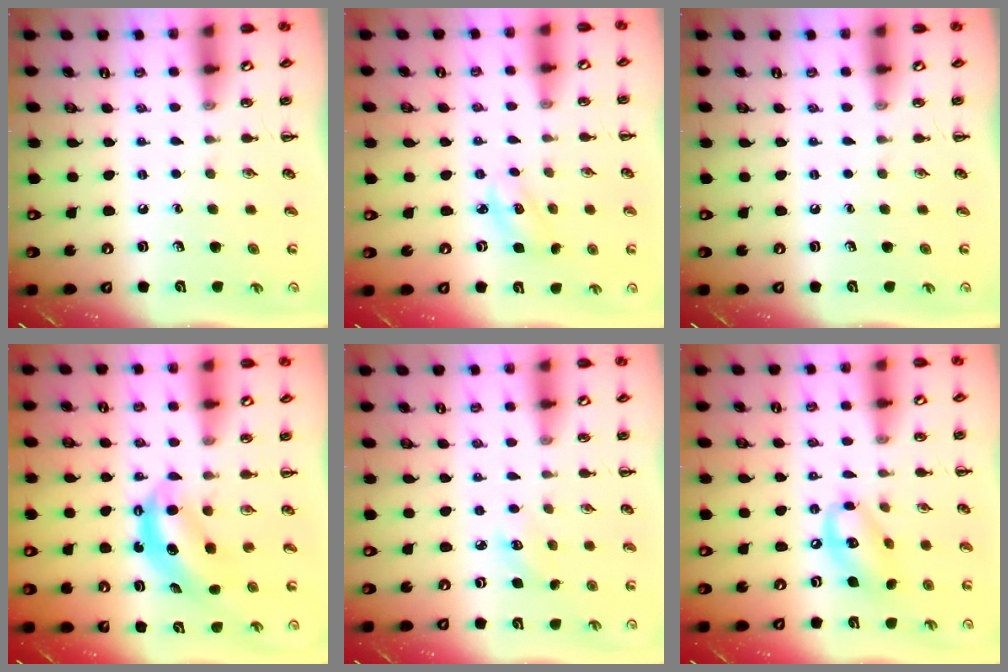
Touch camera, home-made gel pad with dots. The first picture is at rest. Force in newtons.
{"total": 2.8, "press": 2.7, "slide": 0.7}
{"total": 0.0}
{"total": 6.2, "press": 6.2, "slide": 0.4}
{"total": 3.2, "press": 3.1, "slide": 0.8}
{"total": 13.2, "press": 12.8, "slide": 2.9}